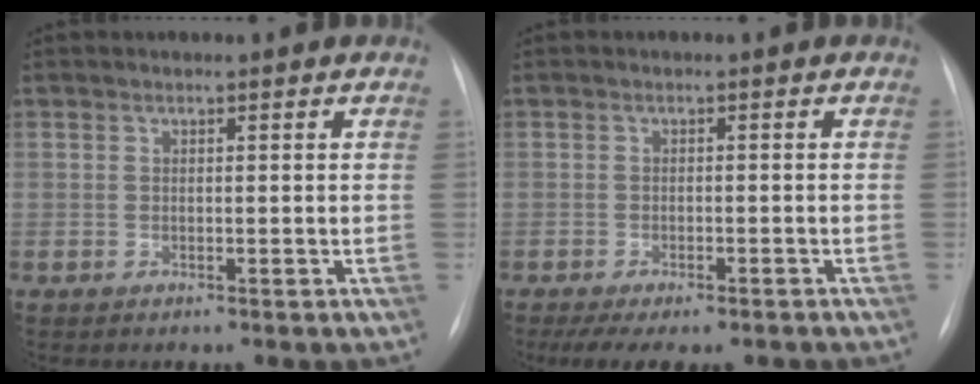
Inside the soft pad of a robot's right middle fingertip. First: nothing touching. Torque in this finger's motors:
{"motor_torque": [1.06, -1.07, 0.44, 0.06]}